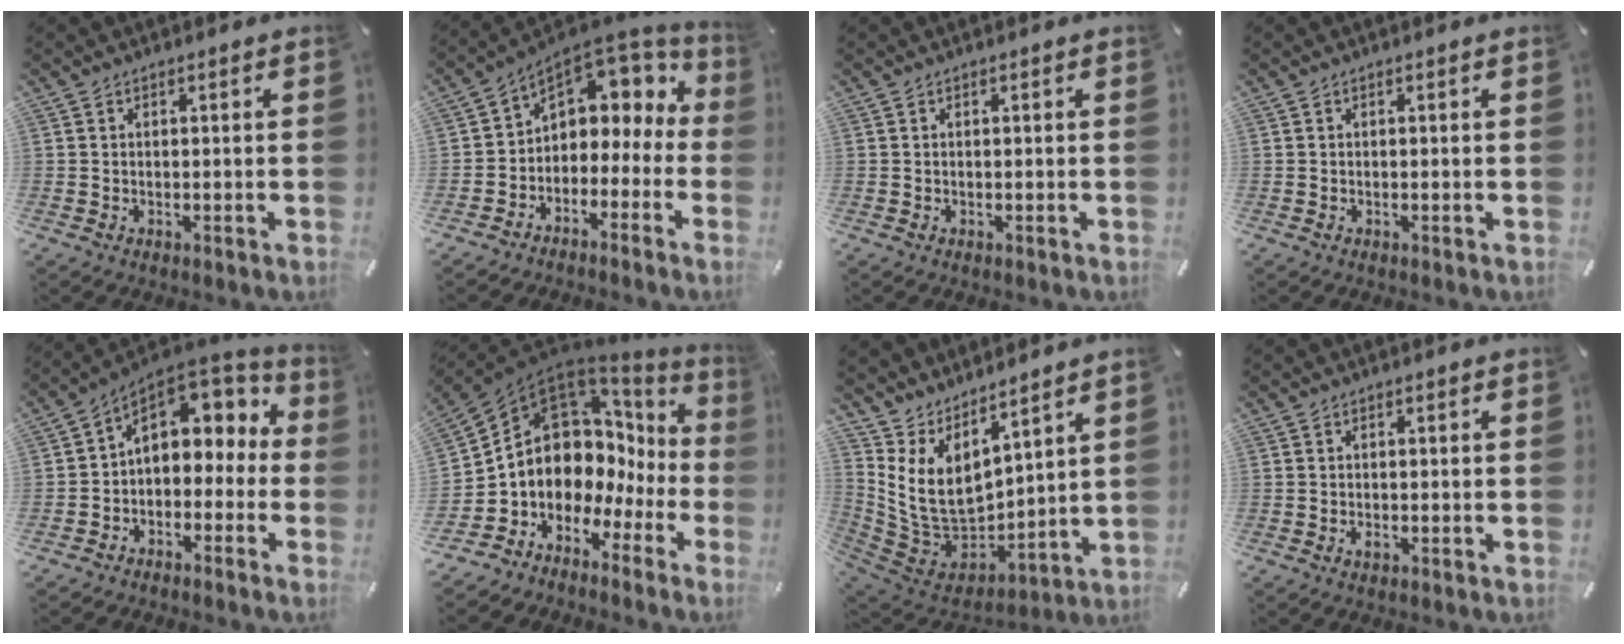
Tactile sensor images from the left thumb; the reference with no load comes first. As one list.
[{"total": 5.4, "force": [1.3, 4.9, 2.0], "torque": [-0.043, -0.022, 0.027]}, {"total": 0.0}, {"total": 0.0}, {"total": 8.8, "force": [3.3, 6.8, 4.5], "torque": [-0.070, -0.022, 0.062]}, {"total": 8.2, "force": [3.8, 6.9, 2.3], "torque": [-0.054, -0.084, 0.074]}, {"total": 10.6, "force": [4.2, 7.5, 6.3], "torque": [-0.156, -0.061, 0.093]}, {"total": 1.2, "force": [-0.3, 0.7, 0.9], "torque": [-0.017, 0.000, -0.006]}]